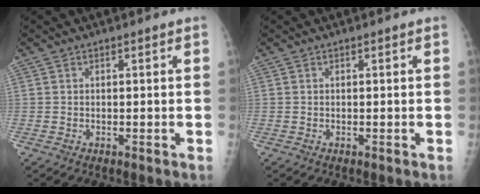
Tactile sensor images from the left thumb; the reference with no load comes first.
{"total": 0.0}